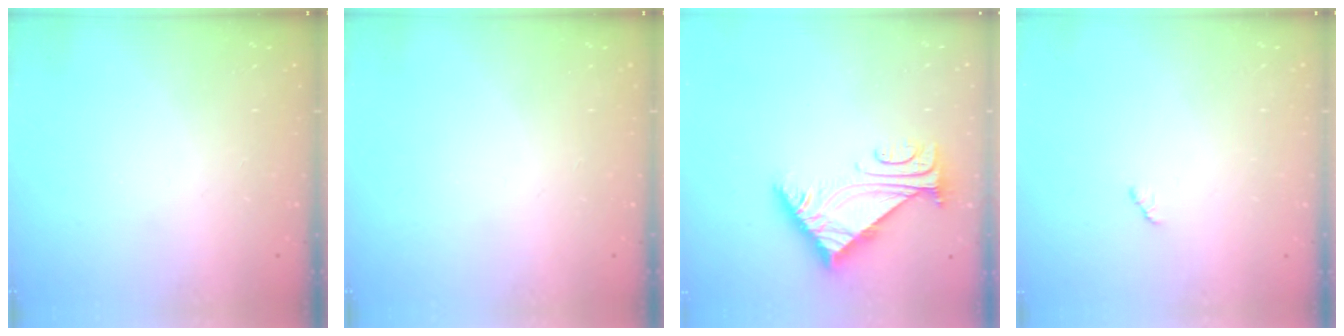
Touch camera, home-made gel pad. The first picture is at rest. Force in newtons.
{"total": 0.0}
{"total": 5.6, "press": 5.5, "slide": 0.8}
{"total": 2.1, "press": 2.1, "slide": 0.3}